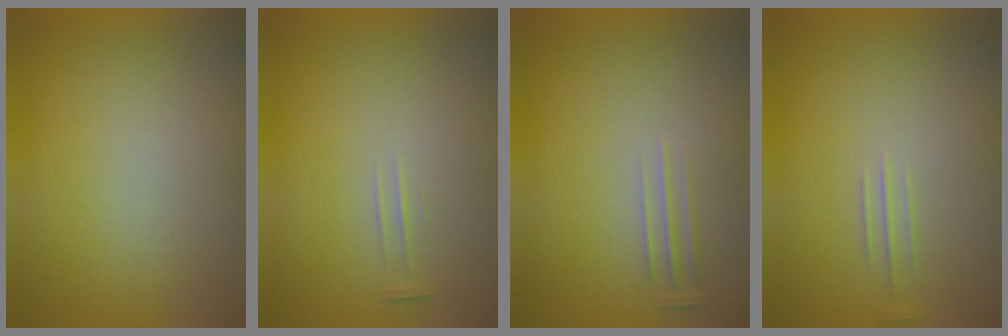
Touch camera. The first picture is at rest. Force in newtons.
{"total": 1.4}
{"total": 1.3}
{"total": 1.2}